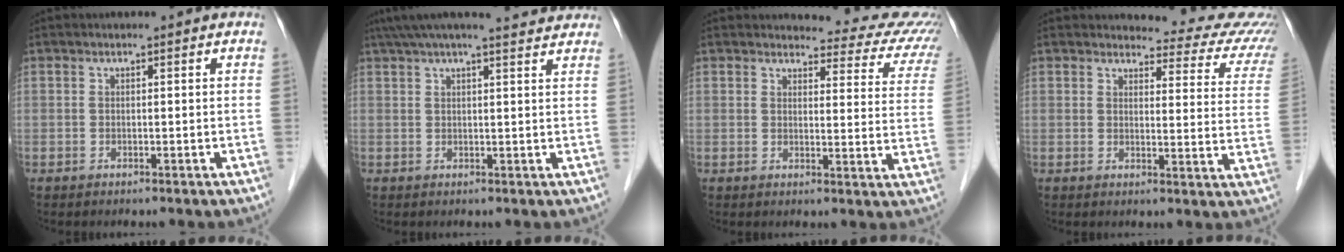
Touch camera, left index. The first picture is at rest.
{"total": 12.4, "force": [11.1, 1.0, 5.5], "torque": [-0.088, 0.037, 0.144]}
{"total": 14.0, "force": [13.4, 3.3, 2.6], "torque": [0.011, -0.061, 0.110]}
{"total": 14.8, "force": [14.3, 3.0, 2.1], "torque": [0.016, -0.077, 0.120]}